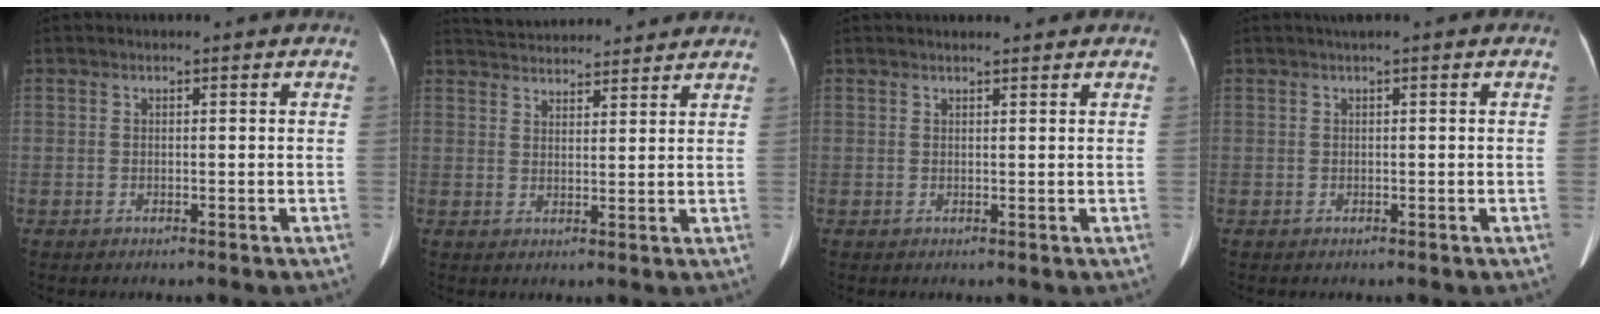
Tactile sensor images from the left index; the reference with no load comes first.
{"total": 13.0, "force": [12.3, 2.6, 3.2], "torque": [-0.049, 0.038, 0.181]}
{"total": 3.8, "force": [3.5, 0.5, 1.3], "torque": [-0.014, 0.021, 0.045]}
{"total": 1.1, "force": [0.7, -0.1, 0.8], "torque": [-0.015, 0.010, 0.013]}